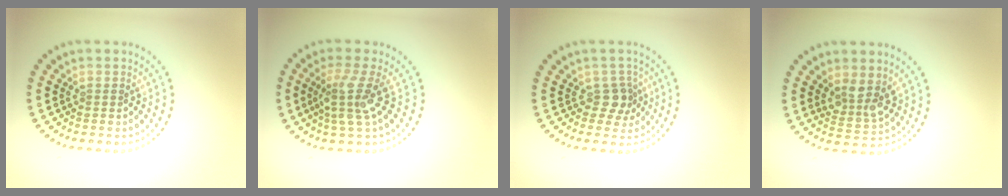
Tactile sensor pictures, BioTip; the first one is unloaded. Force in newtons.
{"total": 3.2, "press": 2.4, "slide": 2.2}
{"total": 2.0, "press": 1.6, "slide": 1.2}
{"total": 3.1, "press": 2.7, "slide": 1.5}